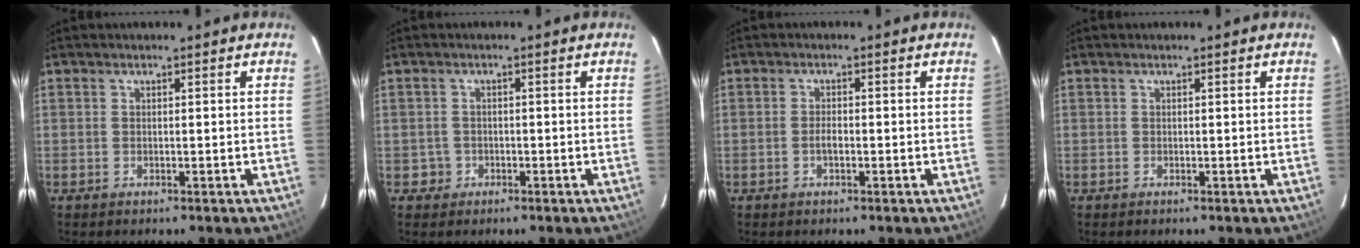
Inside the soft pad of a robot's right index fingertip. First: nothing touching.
{"total": 2.3, "force": [-0.2, 2.3, 0.2], "torque": [-0.003, 0.003, 0.002]}
{"total": 1.7, "force": [-0.6, 0.7, 1.4], "torque": [-0.029, 0.002, -0.012]}
{"total": 0.0}